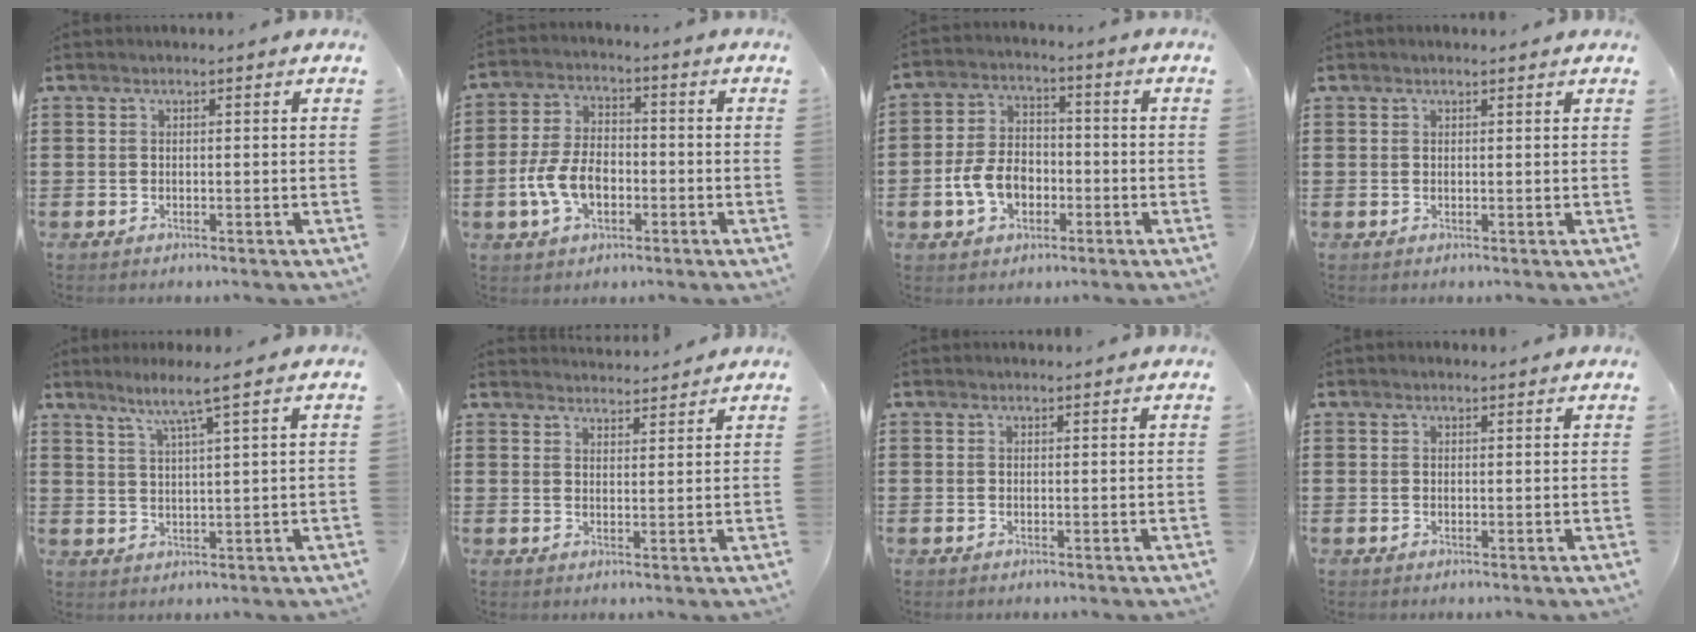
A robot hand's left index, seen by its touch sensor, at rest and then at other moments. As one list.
[{"total": 7.7, "force": [-2.4, 4.5, 5.8], "torque": [-0.142, 0.001, -0.052]}, {"total": 7.7, "force": [-2.6, 5.2, 5.1], "torque": [-0.125, 0.006, -0.056]}, {"total": 0.6, "force": [0.5, 0.2, 0.4], "torque": [-0.009, 0.001, 0.009]}, {"total": 4.4, "force": [2.9, -0.7, 3.2], "torque": [-0.072, -0.009, 0.046]}, {"total": 3.0, "force": [3.0, 0.1, -0.1], "torque": [-0.006, -0.011, 0.057]}, {"total": 0.6, "force": [0.6, 0.0, 0.2], "torque": [-0.006, -0.002, 0.013]}, {"total": 1.0, "force": [0.8, 0.3, 0.3], "torque": [-0.008, 0.002, 0.016]}]